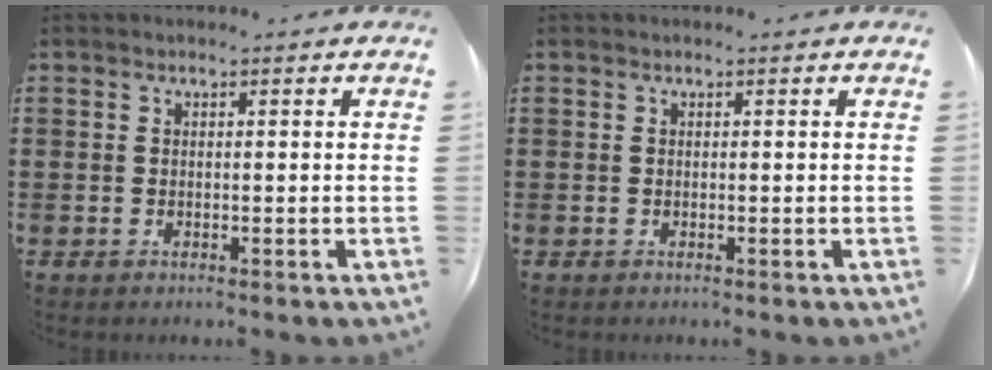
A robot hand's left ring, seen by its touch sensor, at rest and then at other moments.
{"total": 0.0}